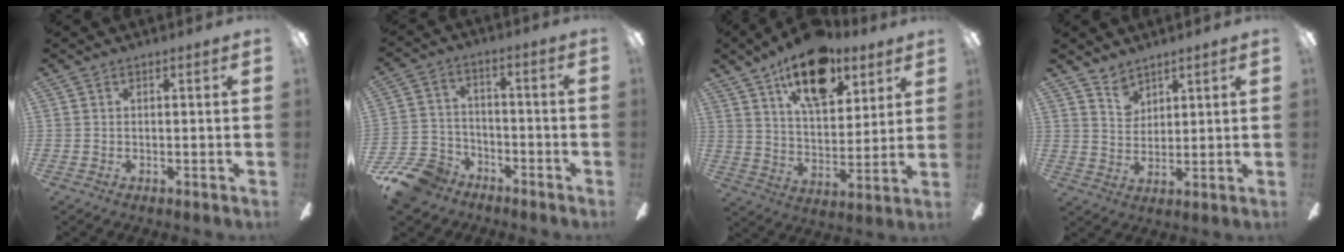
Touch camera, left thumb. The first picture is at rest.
{"total": 10.6, "force": [-7.8, 6.3, 3.5], "torque": [-0.087, 0.049, -0.149]}
{"total": 17.4, "force": [11.4, 8.4, 10.2], "torque": [-0.150, -0.051, 0.193]}
{"total": 5.2, "force": [4.2, 2.8, 1.0], "torque": [-0.015, -0.020, 0.078]}